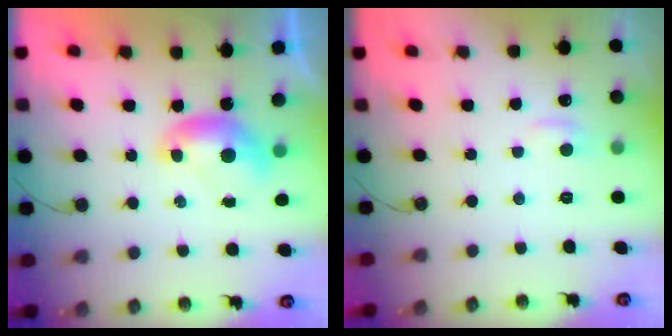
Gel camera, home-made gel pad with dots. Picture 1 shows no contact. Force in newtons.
{"total": 0.8, "press": 0.2, "slide": 0.8}